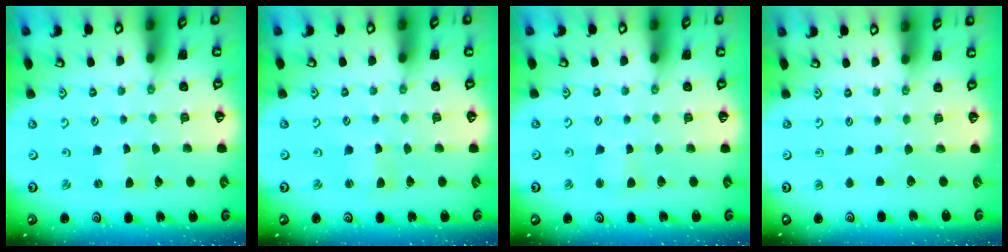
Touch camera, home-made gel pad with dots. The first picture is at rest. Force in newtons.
{"total": 1.2, "press": 1.1, "slide": 0.2}
{"total": 2.4, "press": 2.4, "slide": 0.4}
{"total": 0.0}